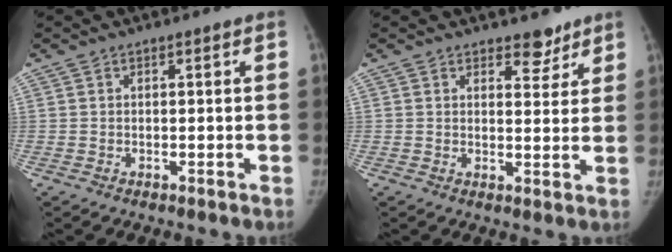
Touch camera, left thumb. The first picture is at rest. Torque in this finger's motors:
{"motor_torque": [0.50, -0.41, 0.48, -0.04, 0.08]}